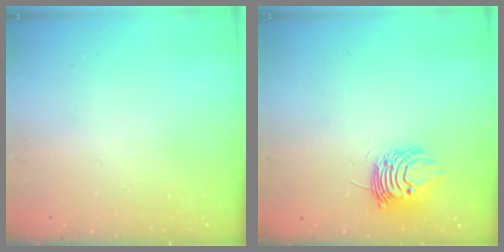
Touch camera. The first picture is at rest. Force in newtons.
{"total": 10.4, "press": 10.3, "slide": 1.1}